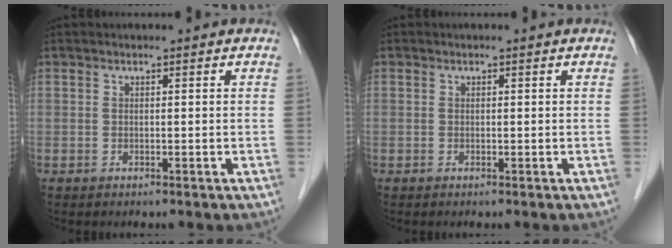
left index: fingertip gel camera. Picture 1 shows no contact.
{"total": 0.0}